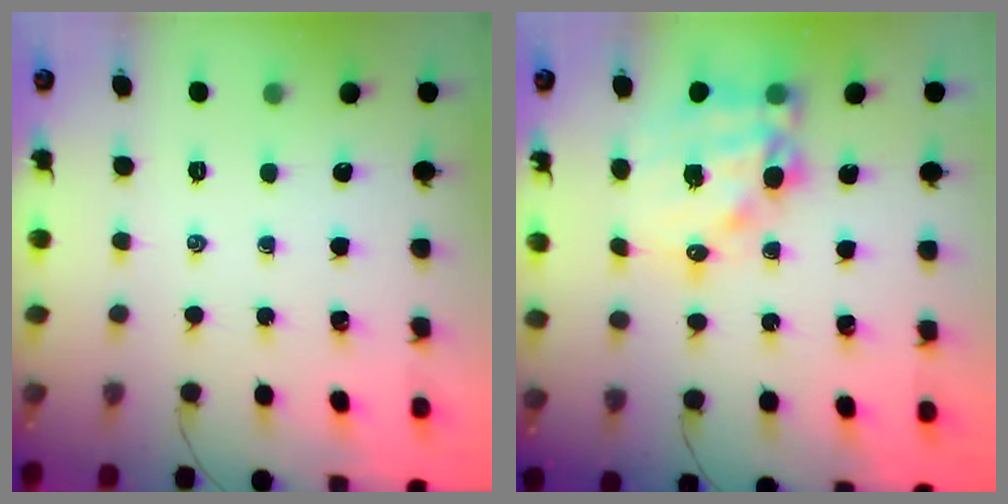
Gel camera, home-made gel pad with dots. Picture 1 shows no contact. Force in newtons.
{"total": 15.5, "press": 15.1, "slide": 3.7}